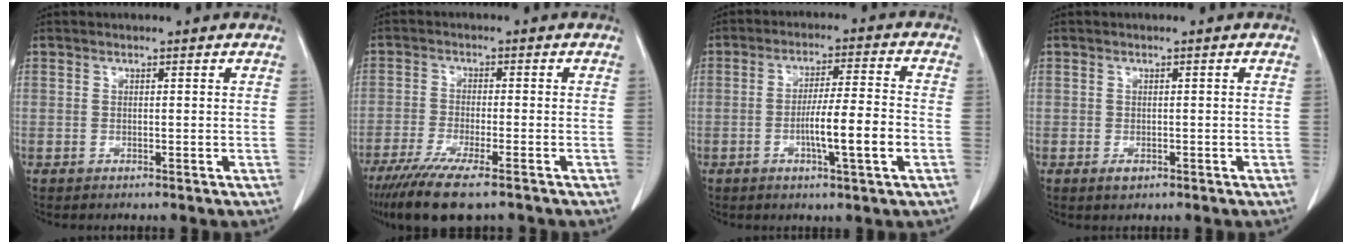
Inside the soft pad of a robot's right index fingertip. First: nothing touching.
{"total": 10.4, "force": [-7.7, 1.1, 6.8], "torque": [-0.114, -0.025, -0.122]}
{"total": 8.8, "force": [-2.6, 0.0, 8.4], "torque": [-0.145, -0.001, -0.046]}
{"total": 1.2, "force": [-0.6, 0.6, 0.8], "torque": [-0.013, 0.000, -0.004]}